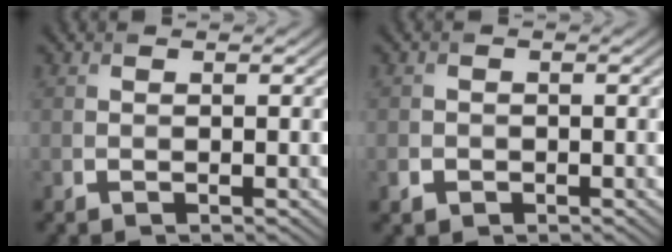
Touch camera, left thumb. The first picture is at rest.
{"total": 1.6, "force": [-0.8, 1.4, 0.2], "torque": [-0.005, -0.004, -0.020]}